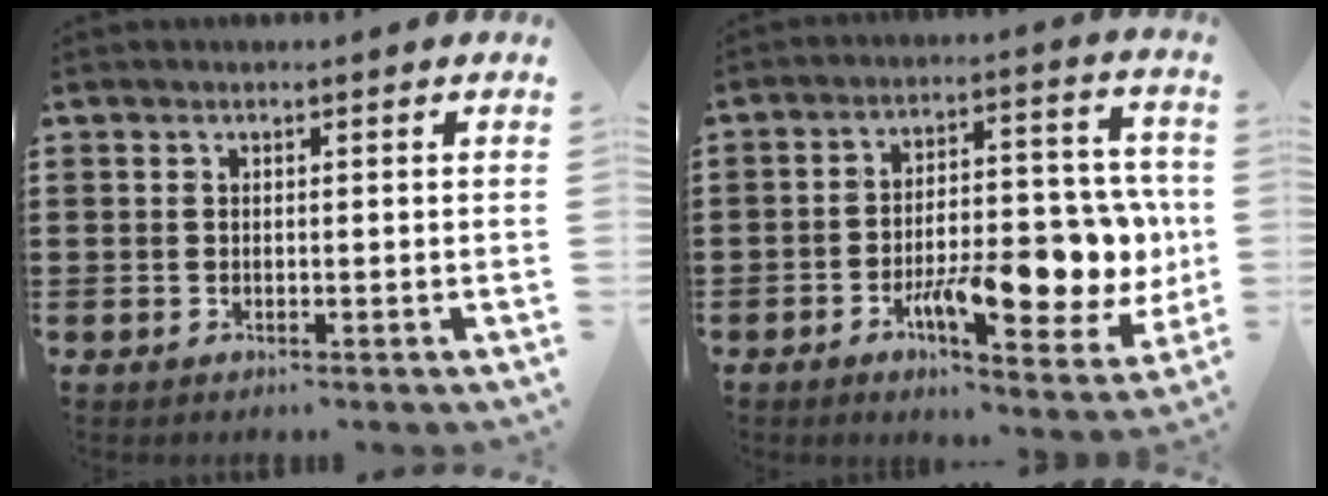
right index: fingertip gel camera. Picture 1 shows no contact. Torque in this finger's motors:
{"motor_torque": [2.14, 0.00, 1.05, 0.21]}